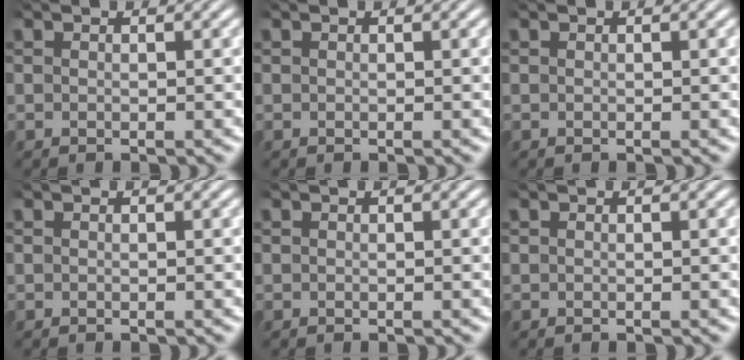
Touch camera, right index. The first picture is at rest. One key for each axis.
{"total": 0.0}
{"total": 0.0}
{"total": 0.0}
{"total": 0.0}
{"total": 0.0}